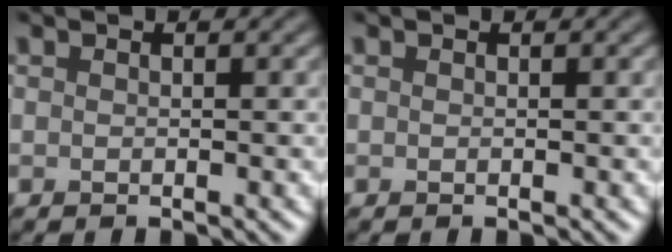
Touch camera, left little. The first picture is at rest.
{"total": 0.0}